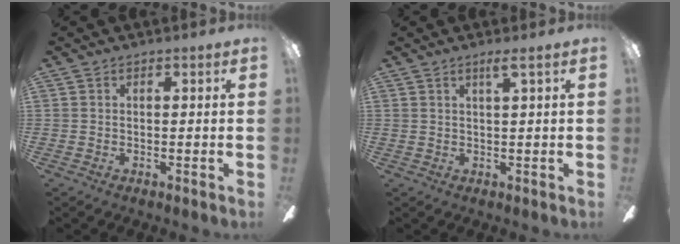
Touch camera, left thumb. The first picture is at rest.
{"total": 2.2, "force": [1.6, -0.5, 1.5], "torque": [-0.034, -0.006, 0.028]}